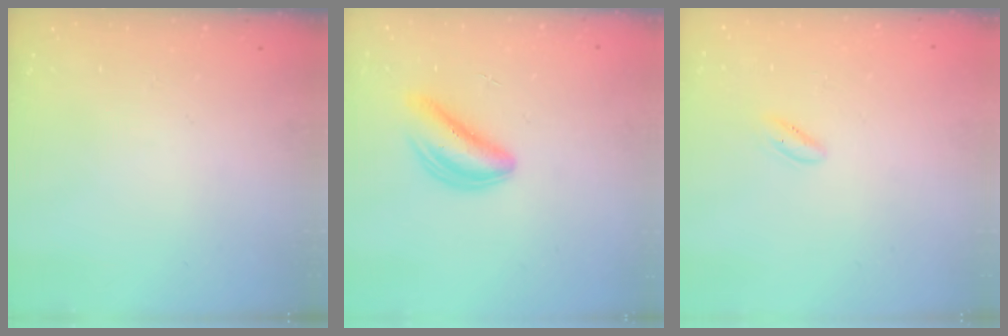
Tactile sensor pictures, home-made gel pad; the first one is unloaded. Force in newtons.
{"total": 5.6, "press": 5.6, "slide": 0.9}
{"total": 1.8, "press": 1.5, "slide": 0.9}